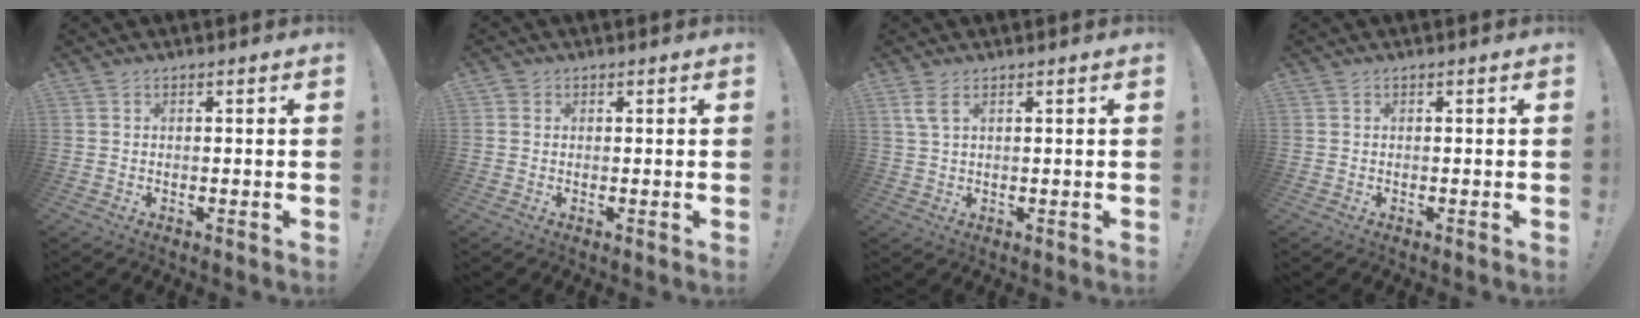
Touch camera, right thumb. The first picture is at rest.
{"total": 0.9, "force": [0.3, 0.8, 0.1], "torque": [-0.011, 0.006, 0.008]}
{"total": 3.7, "force": [1.9, 1.3, 2.9], "torque": [-0.058, -0.001, 0.035]}
{"total": 0.0}